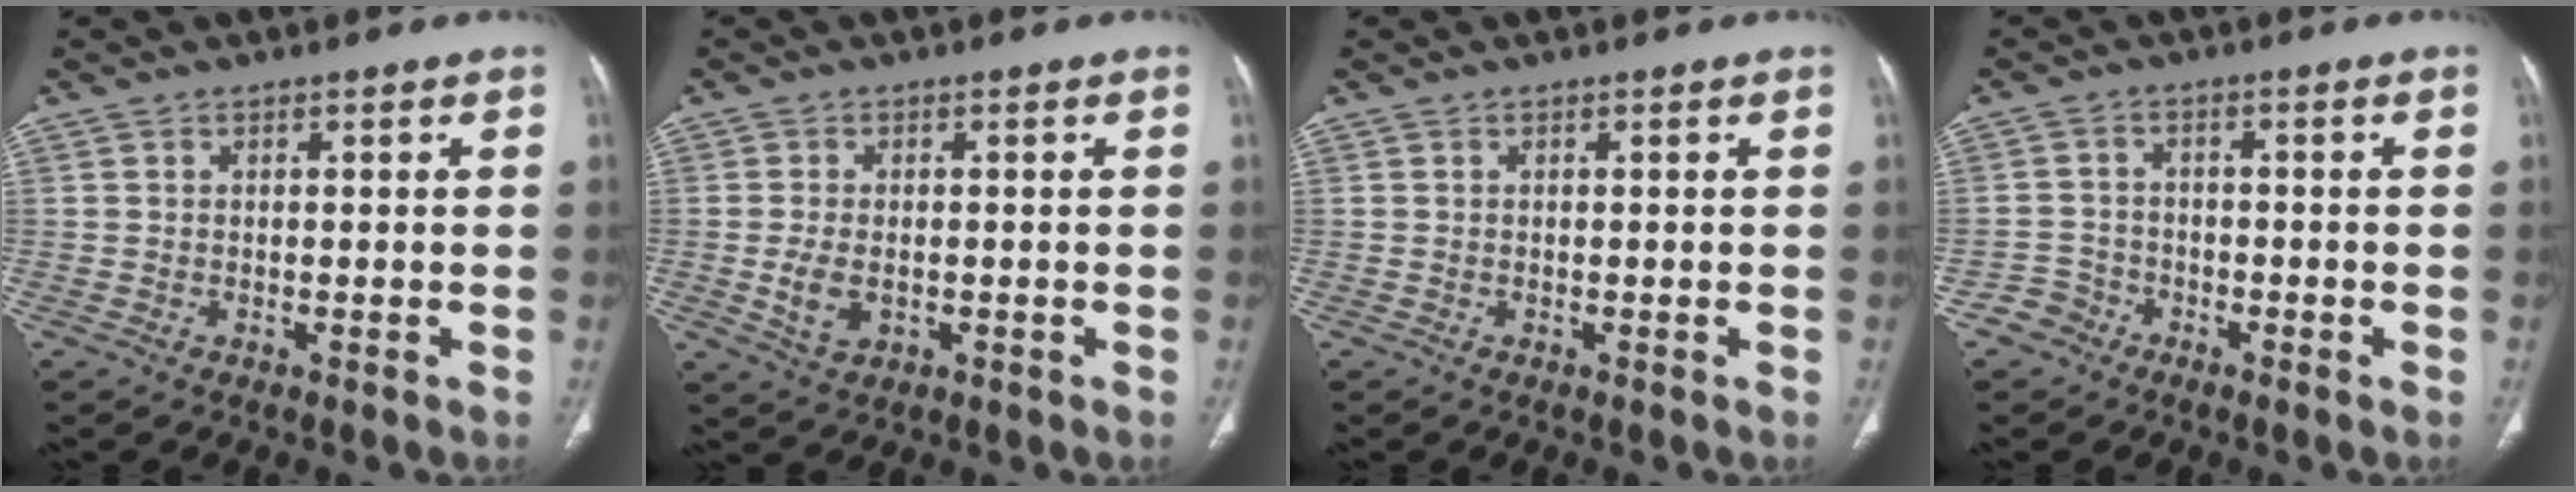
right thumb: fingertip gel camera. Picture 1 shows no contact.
{"total": 4.8, "force": [-0.7, 3.0, 3.6], "torque": [-0.072, -0.004, -0.007]}
{"total": 0.0}
{"total": 3.3, "force": [-2.2, 2.5, -0.1], "torque": [0.016, 0.020, -0.045]}